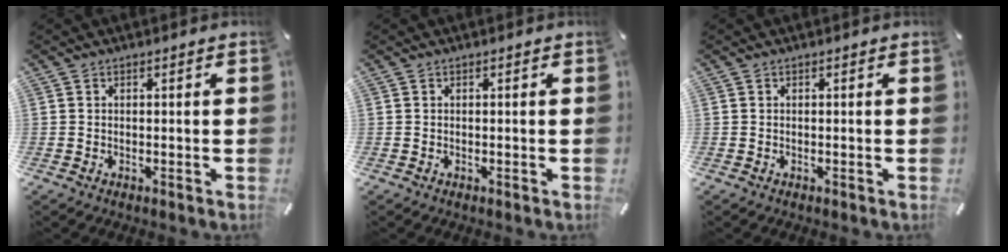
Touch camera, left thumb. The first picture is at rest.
{"total": 0.0}
{"total": 0.0}